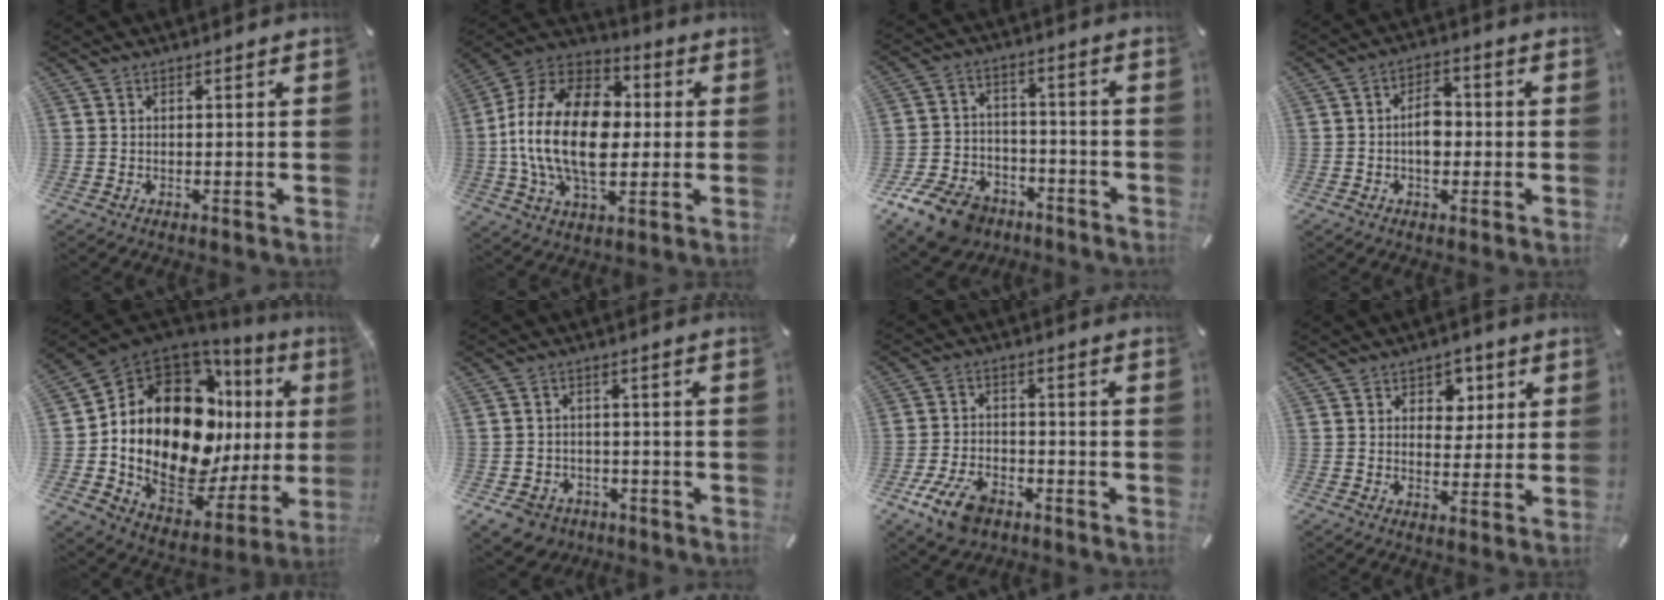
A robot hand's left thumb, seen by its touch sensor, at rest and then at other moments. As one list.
[{"total": 23.2, "force": [-1.6, 15.5, 17.1], "torque": [-0.351, 0.016, -0.026]}, {"total": 12.1, "force": [-8.5, 7.4, 4.6], "torque": [-0.086, 0.061, -0.152]}, {"total": 6.1, "force": [-0.8, 3.8, 4.6], "torque": [-0.068, 0.007, -0.016]}, {"total": 25.8, "force": [3.8, 15.1, 20.5], "torque": [-0.386, -0.072, 0.083]}, {"total": 5.6, "force": [-3.2, 4.4, 1.4], "torque": [-0.042, 0.020, -0.061]}, {"total": 9.4, "force": [-5.3, 5.5, 5.5], "torque": [-0.116, 0.022, -0.096]}, {"total": 5.2, "force": [1.8, 4.4, 2.2], "torque": [-0.008, -0.006, 0.022]}]